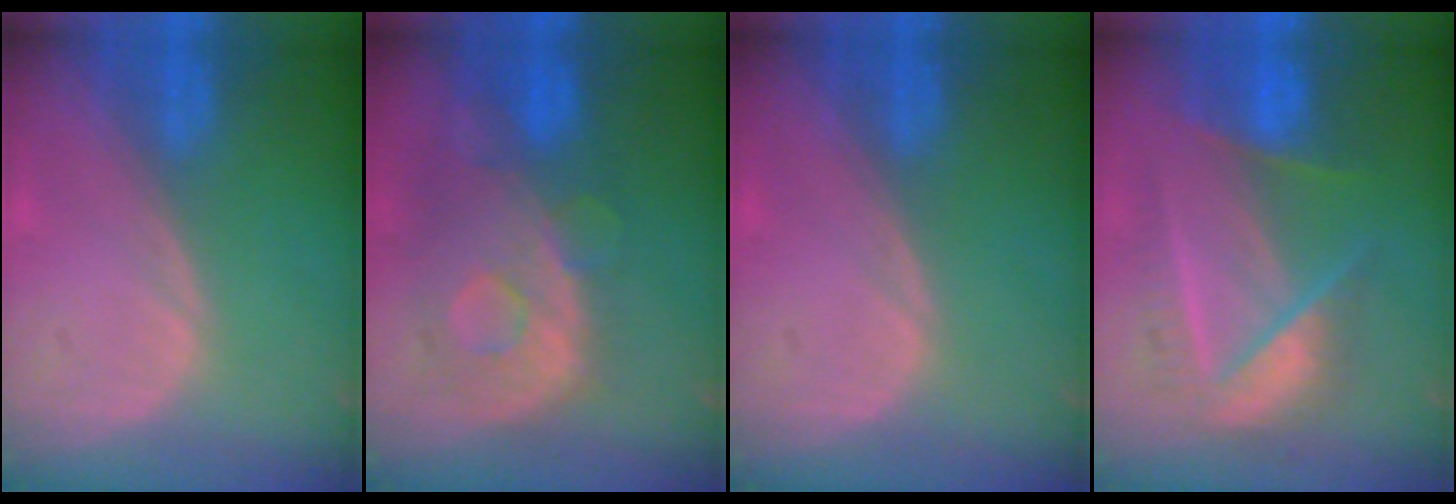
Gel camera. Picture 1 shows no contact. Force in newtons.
{"total": 10.8, "press": 9.5, "slide": 5.1}
{"total": 0.0}
{"total": 8.6, "press": 8.0, "slide": 3.1}